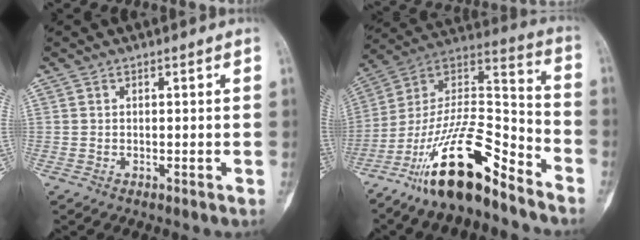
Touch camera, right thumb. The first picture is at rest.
{"total": 20.5, "force": [-14.1, 6.2, 13.5], "torque": [-0.240, 0.098, -0.251]}